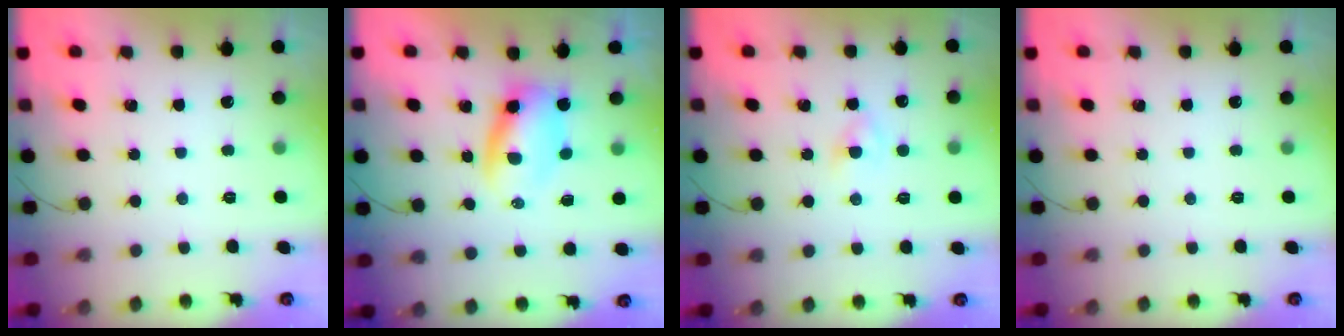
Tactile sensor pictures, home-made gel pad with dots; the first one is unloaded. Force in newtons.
{"total": 4.8, "press": 4.7, "slide": 1.1}
{"total": 1.9, "press": 1.7, "slide": 0.8}
{"total": 0.0}